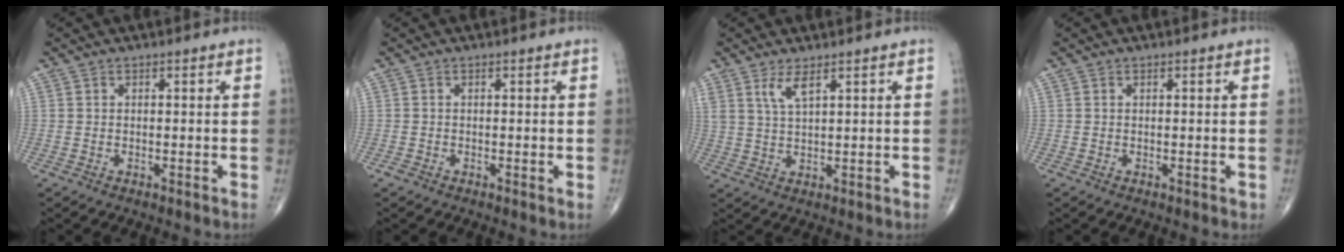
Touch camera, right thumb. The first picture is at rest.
{"total": 0.9, "force": [-0.4, 0.5, 0.7], "torque": [-0.016, -0.004, -0.012]}
{"total": 3.9, "force": [2.3, 1.0, 3.0], "torque": [-0.065, -0.014, 0.053]}
{"total": 0.0}